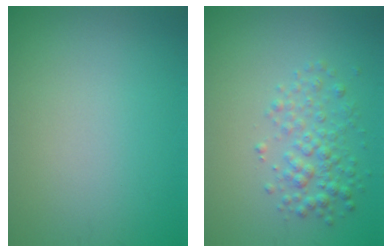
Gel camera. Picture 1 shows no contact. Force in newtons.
{"total": 3.0, "press": 3.0, "slide": 0.1}